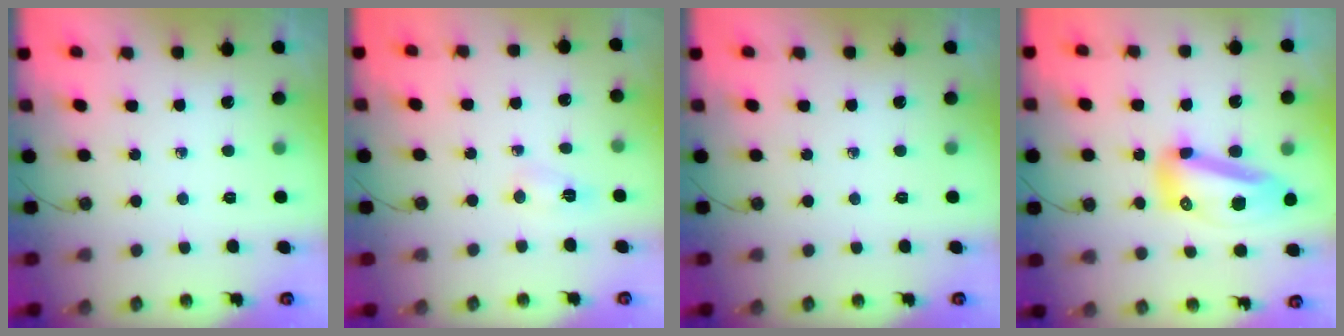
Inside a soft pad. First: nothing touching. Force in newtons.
{"total": 3.8, "press": 3.8, "slide": 0.5}
{"total": 0.0}
{"total": 14.7, "press": 14.6, "slide": 1.8}